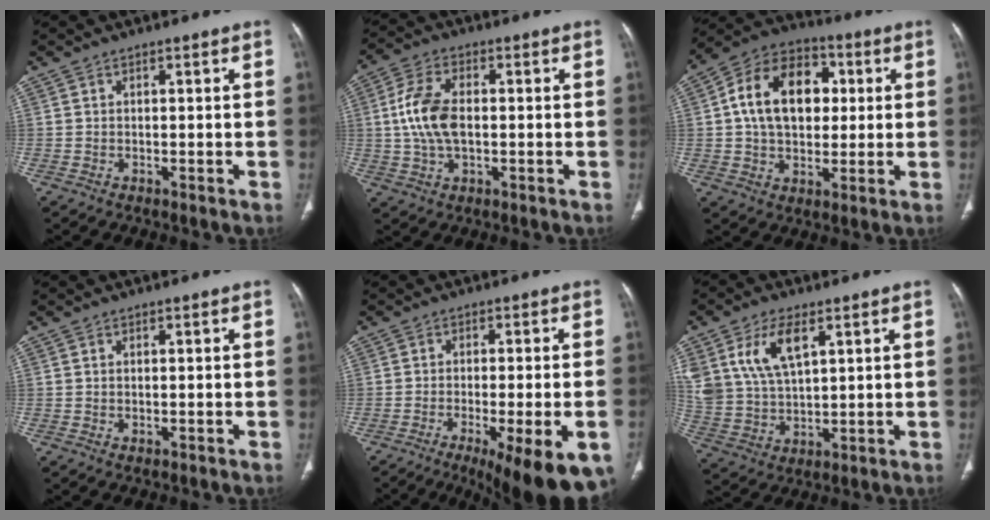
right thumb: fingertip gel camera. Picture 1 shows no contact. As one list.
[{"total": 9.6, "force": [0.3, 5.4, 8.0], "torque": [-0.167, 0.009, 0.005]}, {"total": 16.6, "force": [2.6, 11.5, 11.7], "torque": [-0.164, 0.018, 0.036]}, {"total": 0.5, "force": [-0.1, 0.3, 0.4], "torque": [-0.013, -0.005, 0.001]}, {"total": 17.9, "force": [-9.3, 4.7, 14.6], "torque": [-0.165, -0.003, -0.125]}, {"total": 12.2, "force": [5.6, 6.4, 8.7], "torque": [-0.170, -0.015, 0.120]}]